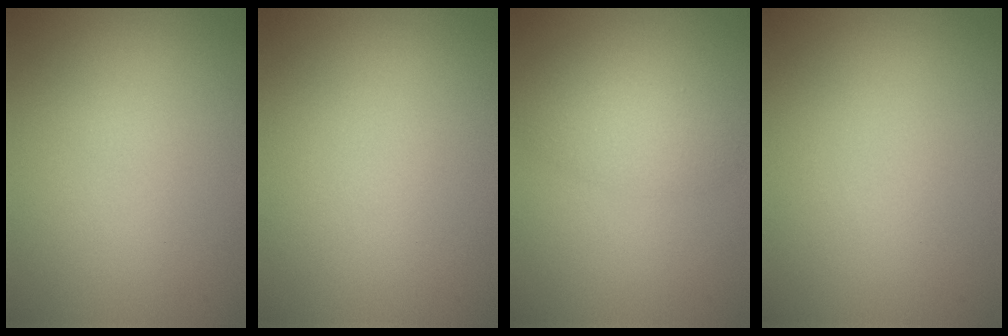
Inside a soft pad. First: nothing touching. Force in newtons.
{"total": 0.0}
{"total": 2.8, "press": 2.8, "slide": 0.1}
{"total": 0.0}